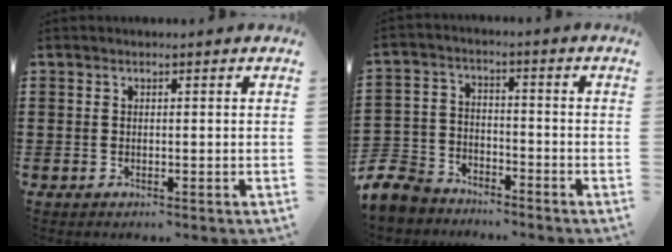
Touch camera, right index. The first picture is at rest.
{"total": 7.2, "force": [-6.7, 2.5, 0.9], "torque": [-0.050, 0.010, -0.140]}